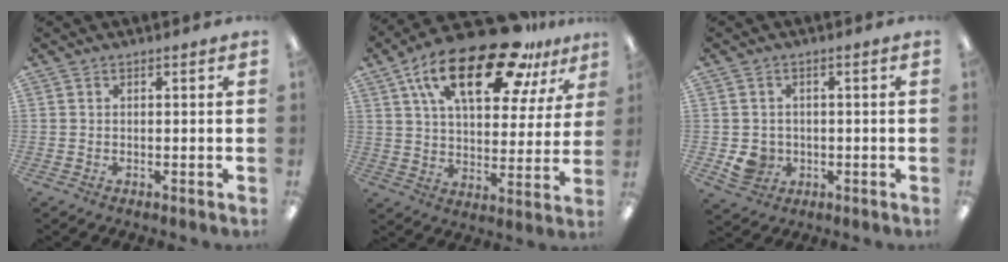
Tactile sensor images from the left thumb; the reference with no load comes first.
{"total": 23.6, "force": [14.0, 9.8, 16.3], "torque": [-0.273, -0.059, 0.235]}
{"total": 5.0, "force": [-0.8, 4.6, 1.6], "torque": [-0.023, 0.005, -0.013]}